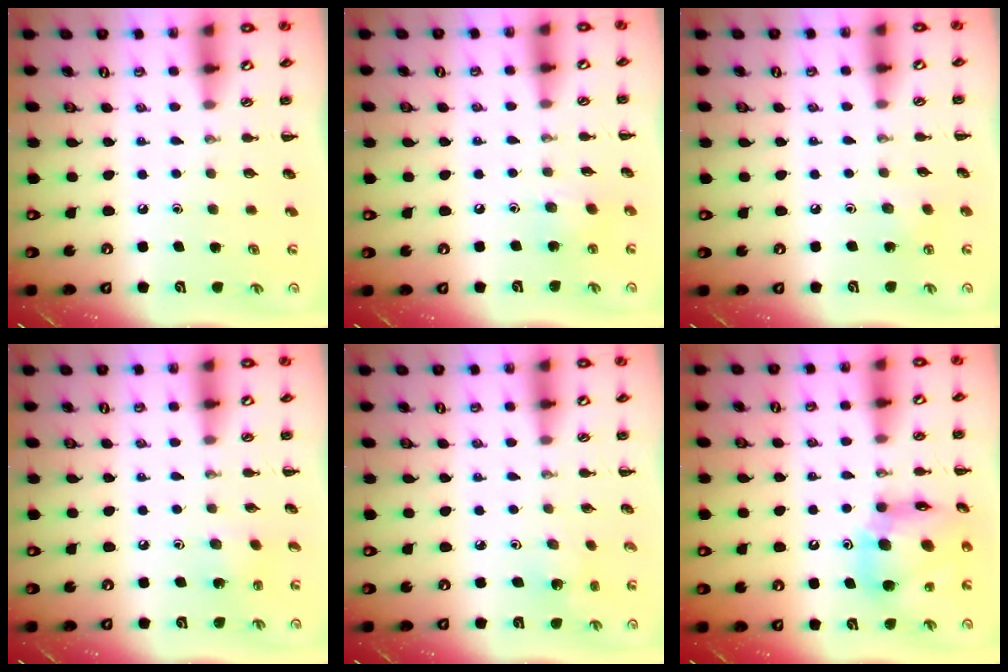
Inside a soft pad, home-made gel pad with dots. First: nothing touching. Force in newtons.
{"total": 5.7, "press": 5.6, "slide": 1.0}
{"total": 5.1, "press": 4.9, "slide": 1.4}
{"total": 2.5, "press": 2.4, "slide": 0.8}
{"total": 1.4, "press": 1.2, "slide": 0.6}
{"total": 14.4, "press": 13.7, "slide": 4.5}